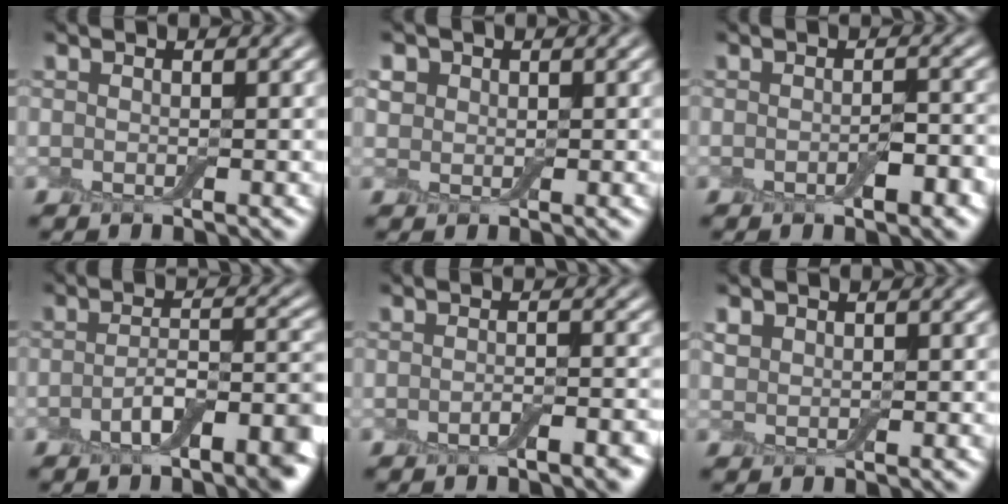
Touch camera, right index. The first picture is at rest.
{"total": 1.3, "force": [0.3, 1.3, 0.3], "torque": [-0.007, 0.000, 0.005]}
{"total": 2.3, "force": [-1.0, 0.9, 1.9], "torque": [-0.030, -0.004, -0.011]}
{"total": 6.6, "force": [-3.6, 2.2, 5.0], "torque": [-0.070, 0.003, -0.057]}
{"total": 2.3, "force": [-1.5, 0.7, 1.6], "torque": [-0.026, -0.004, -0.020]}
{"total": 0.7, "force": [0.4, 0.6, 0.1], "torque": [-0.002, 0.001, 0.010]}